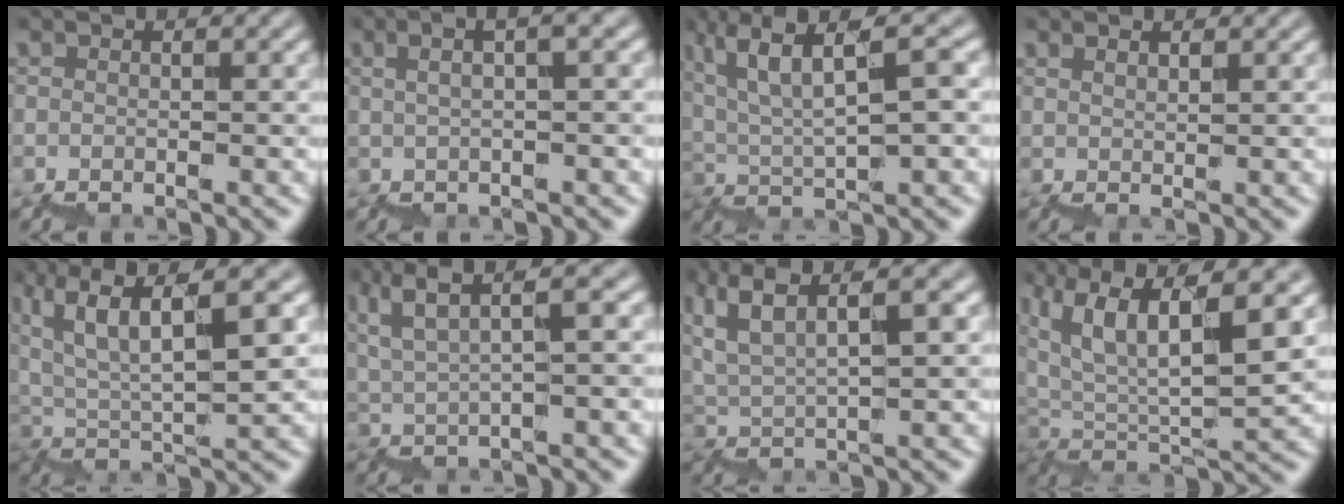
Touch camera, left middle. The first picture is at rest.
{"total": 4.2, "force": [1.6, 0.8, 3.8], "torque": [-0.042, 0.011, 0.026]}
{"total": 6.4, "force": [3.9, 1.0, 5.0], "torque": [-0.075, 0.016, 0.077]}
{"total": 1.9, "force": [1.6, 0.5, 1.0], "torque": [0.003, 0.006, 0.025]}
{"total": 8.3, "force": [4.8, 1.7, 6.6], "torque": [-0.104, 0.023, 0.094]}
{"total": 5.3, "force": [3.7, 0.8, 3.7], "torque": [-0.049, 0.023, 0.066]}
{"total": 5.9, "force": [4.3, 1.1, 4.0], "torque": [-0.057, 0.022, 0.080]}
{"total": 9.8, "force": [6.4, 2.5, 7.0], "torque": [-0.128, 0.017, 0.125]}